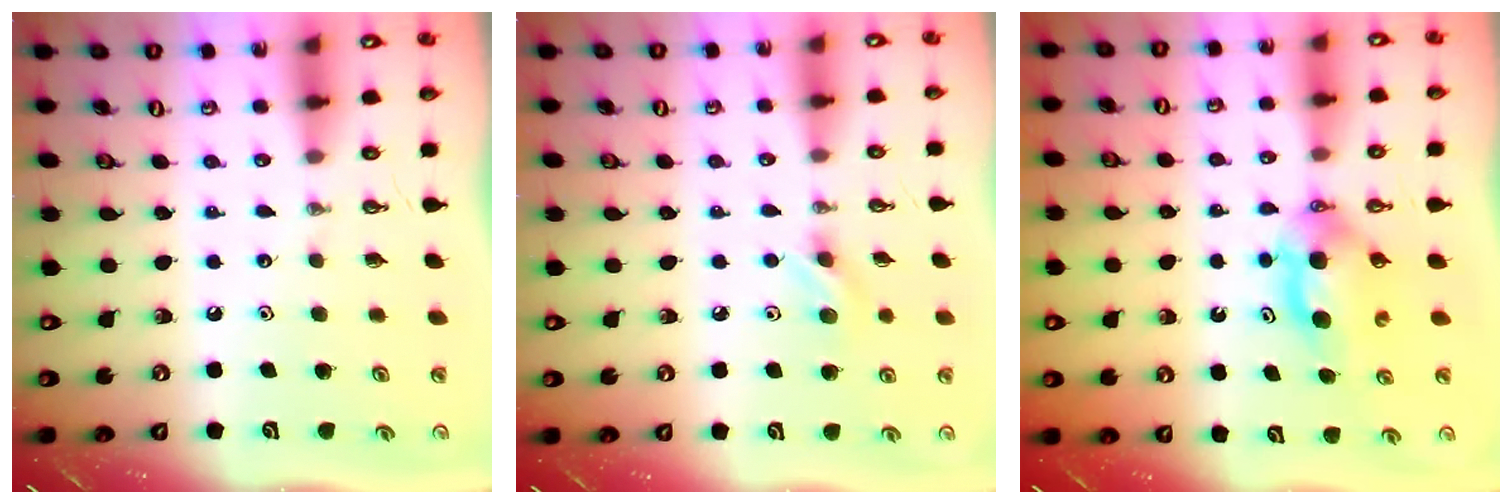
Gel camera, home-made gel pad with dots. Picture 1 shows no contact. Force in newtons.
{"total": 7.4, "press": 7.1, "slide": 2.1}
{"total": 6.8, "press": 5.9, "slide": 3.2}